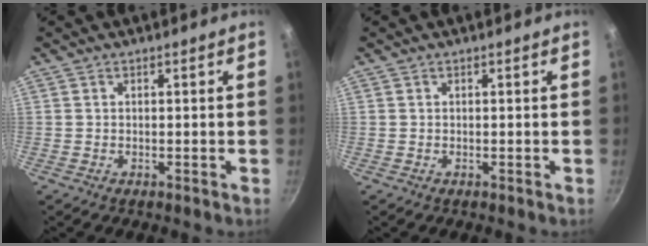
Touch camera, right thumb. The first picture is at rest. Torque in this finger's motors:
{"motor_torque": [-0.08, 0.02, 0.00, 0.00, 0.00]}